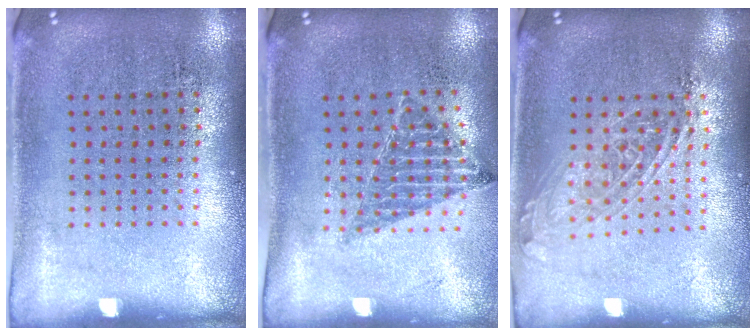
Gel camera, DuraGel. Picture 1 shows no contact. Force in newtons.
{"total": 0.9, "press": 0.8, "slide": 0.2}
{"total": 1.5, "press": 1.2, "slide": 0.9}